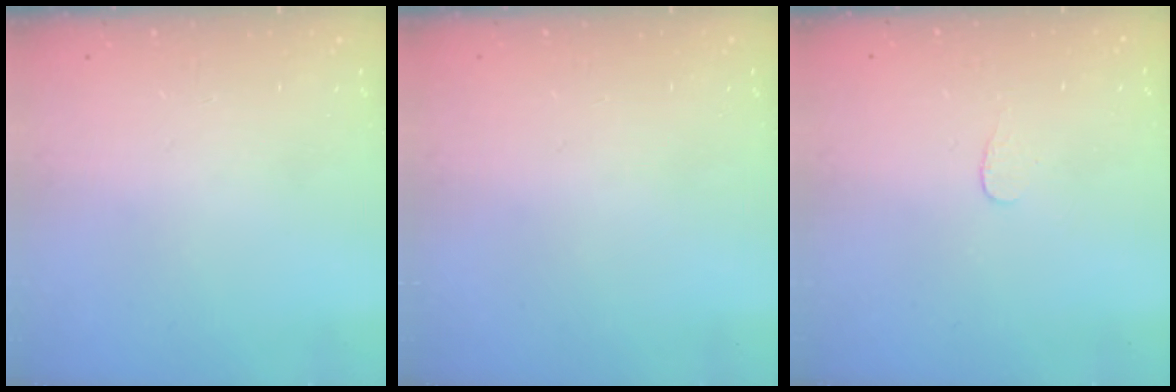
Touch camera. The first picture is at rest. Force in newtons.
{"total": 0.6, "press": 0.6, "slide": 0.2}
{"total": 3.0, "press": 3.0, "slide": 0.2}